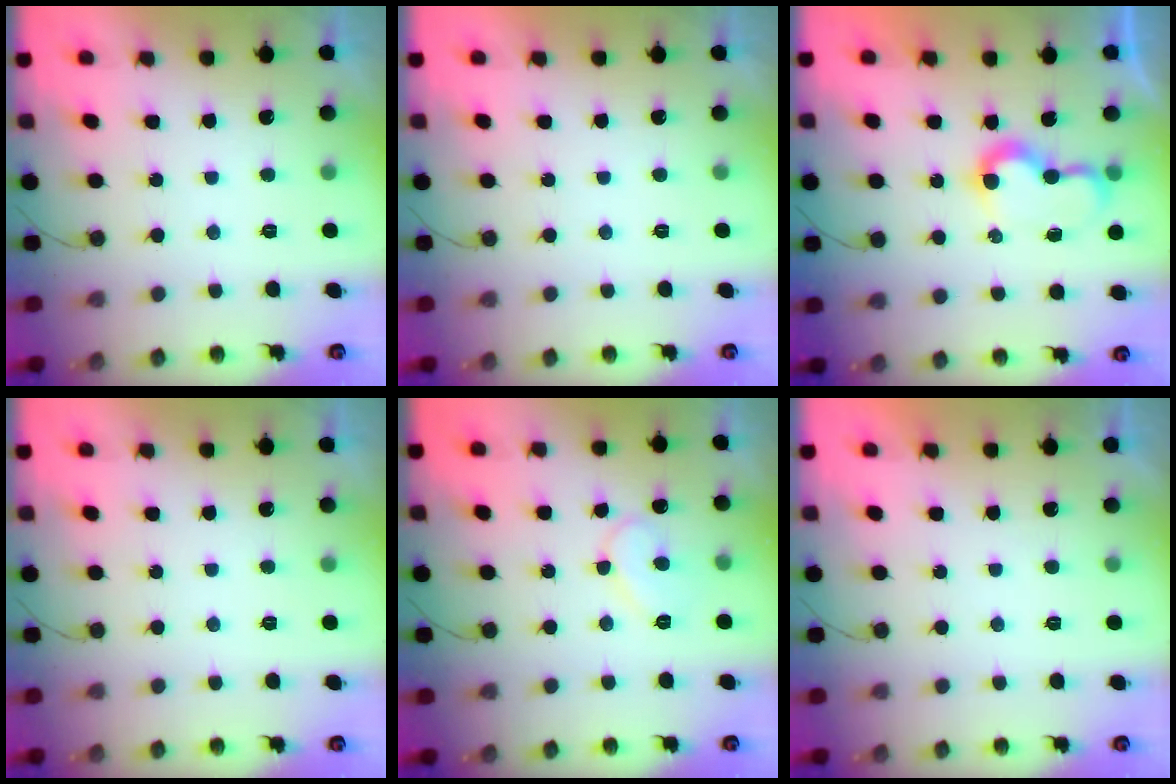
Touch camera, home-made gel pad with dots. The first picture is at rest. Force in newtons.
{"total": 1.7, "press": 1.7, "slide": 0.1}
{"total": 7.6, "press": 7.6, "slide": 0.6}
{"total": 0.0}
{"total": 7.9, "press": 7.9, "slide": 0.4}
{"total": 2.0, "press": 2.0, "slide": 0.1}